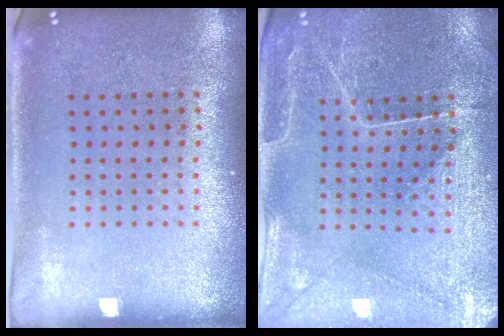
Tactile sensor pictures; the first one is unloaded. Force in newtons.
{"total": 1.1, "press": 1.0, "slide": 0.4}